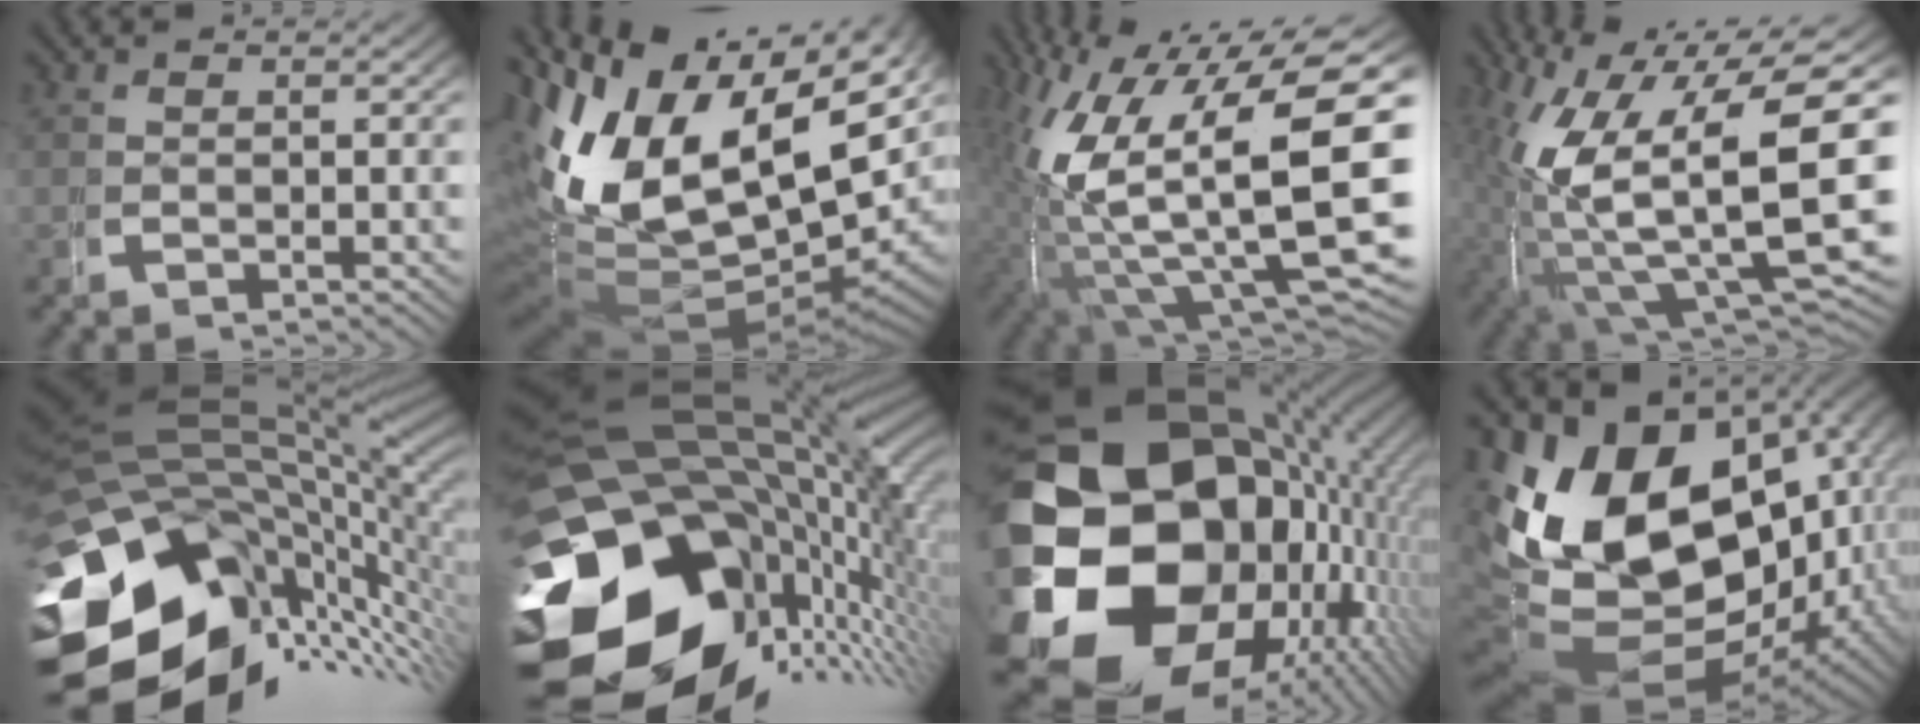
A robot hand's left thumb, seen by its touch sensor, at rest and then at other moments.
{"total": 19.3, "force": [-0.6, 12.4, 14.8], "torque": [-0.309, -0.070, 0.027]}
{"total": 17.6, "force": [-2.0, 10.4, 14.0], "torque": [-0.279, -0.086, 0.012]}
{"total": 16.2, "force": [-2.7, 10.2, 12.4], "torque": [-0.267, -0.089, -0.001]}
{"total": 31.6, "force": [-5.1, 21.5, 22.6], "torque": [-0.372, -0.064, -0.060]}
{"total": 34.2, "force": [-4.1, 21.9, 25.9], "torque": [-0.414, -0.080, -0.034]}
{"total": 32.1, "force": [-2.5, 22.4, 22.9], "torque": [-0.406, -0.090, -0.013]}
{"total": 26.4, "force": [-0.7, 18.9, 18.4], "torque": [-0.362, -0.067, 0.009]}